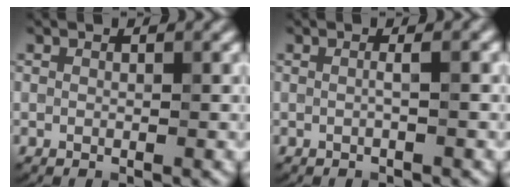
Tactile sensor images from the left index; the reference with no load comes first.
{"total": 1.1, "force": [-0.1, 0.0, 1.1], "torque": [-0.019, 0.000, -0.008]}